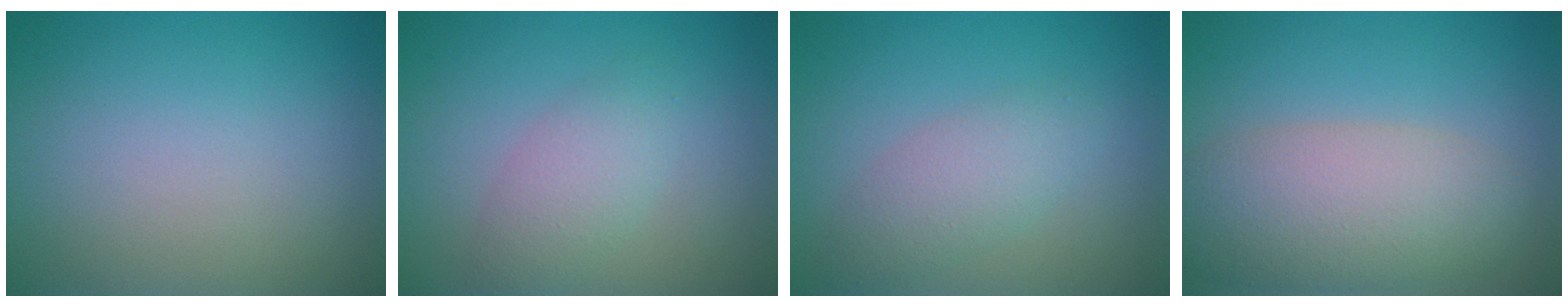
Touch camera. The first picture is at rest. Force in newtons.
{"total": 2.7, "press": 2.7, "slide": 0.1}
{"total": 2.9, "press": 2.9, "slide": 0.1}
{"total": 6.8, "press": 6.8, "slide": 0.2}